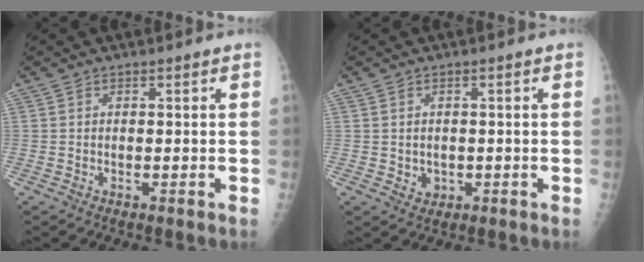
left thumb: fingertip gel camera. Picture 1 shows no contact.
{"total": 2.1, "force": [-0.2, 1.9, 0.9], "torque": [-0.007, 0.000, 0.006]}